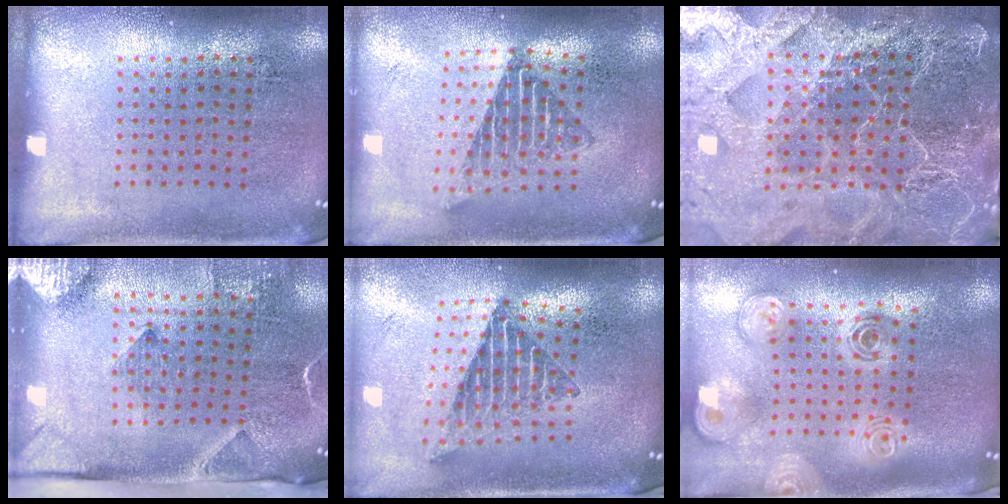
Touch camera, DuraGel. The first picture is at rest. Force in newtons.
{"total": 1.6, "press": 1.3, "slide": 0.9}
{"total": 5.5, "press": 4.8, "slide": 2.6}
{"total": 3.2, "press": 2.2, "slide": 2.3}
{"total": 2.3, "press": 1.6, "slide": 1.6}
{"total": 2.8, "press": 2.1, "slide": 1.9}